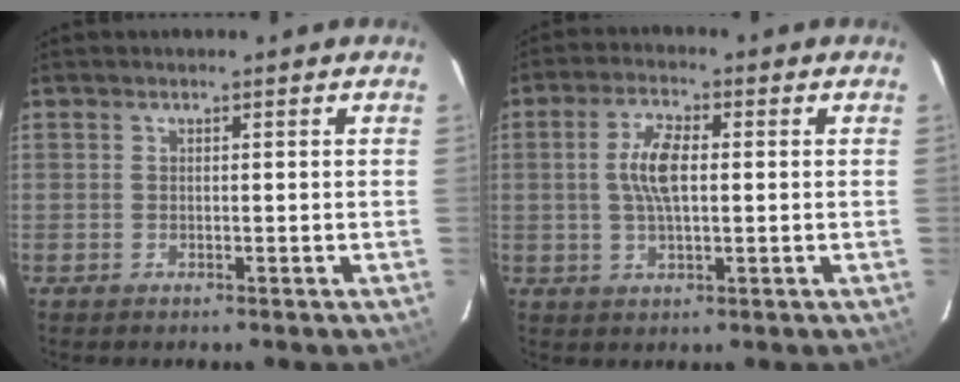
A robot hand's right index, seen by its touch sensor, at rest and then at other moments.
{"total": 6.6, "force": [0.5, 2.6, 6.1], "torque": [-0.119, 0.008, 0.009]}